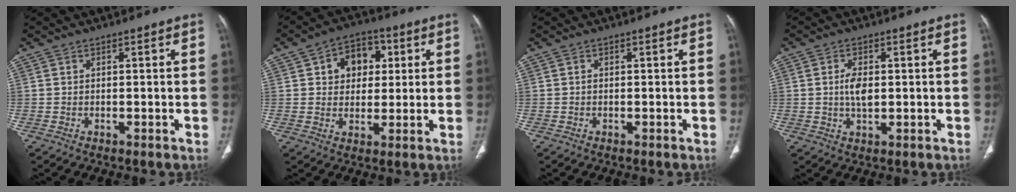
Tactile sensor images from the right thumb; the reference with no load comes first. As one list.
[{"total": 9.4, "force": [2.7, 7.1, 5.5], "torque": [-0.037, 0.001, 0.039]}, {"total": 0.0}, {"total": 4.1, "force": [0.3, 2.1, 3.5], "torque": [-0.066, -0.002, 0.007]}]